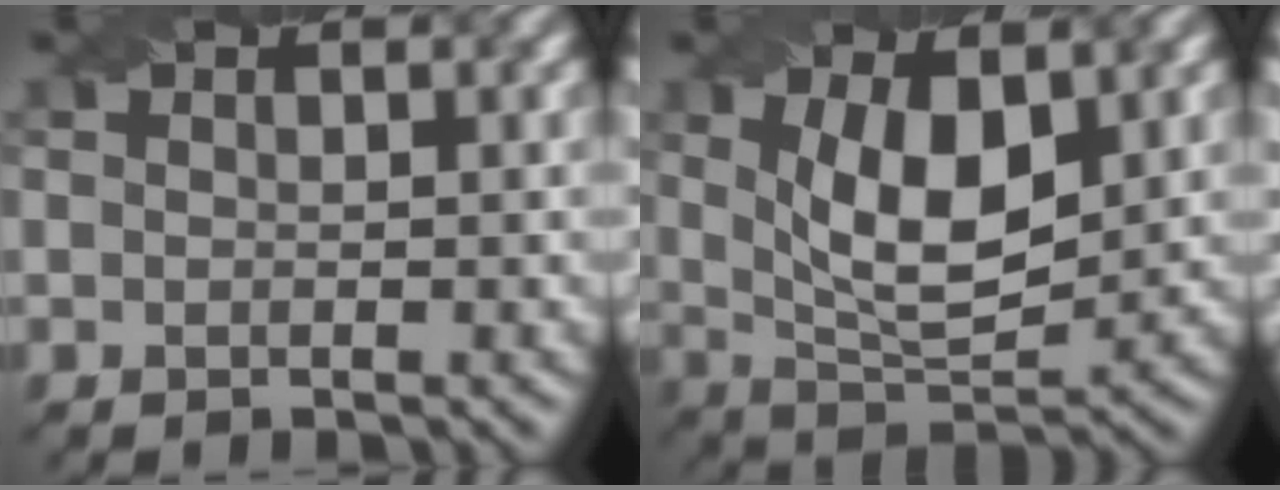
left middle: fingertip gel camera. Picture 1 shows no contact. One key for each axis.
{"total": 7.0, "fx": 1.8, "fy": 3.1, "fz": 6.1, "tx": -0.115, "ty": -0.003, "tz": 0.036}